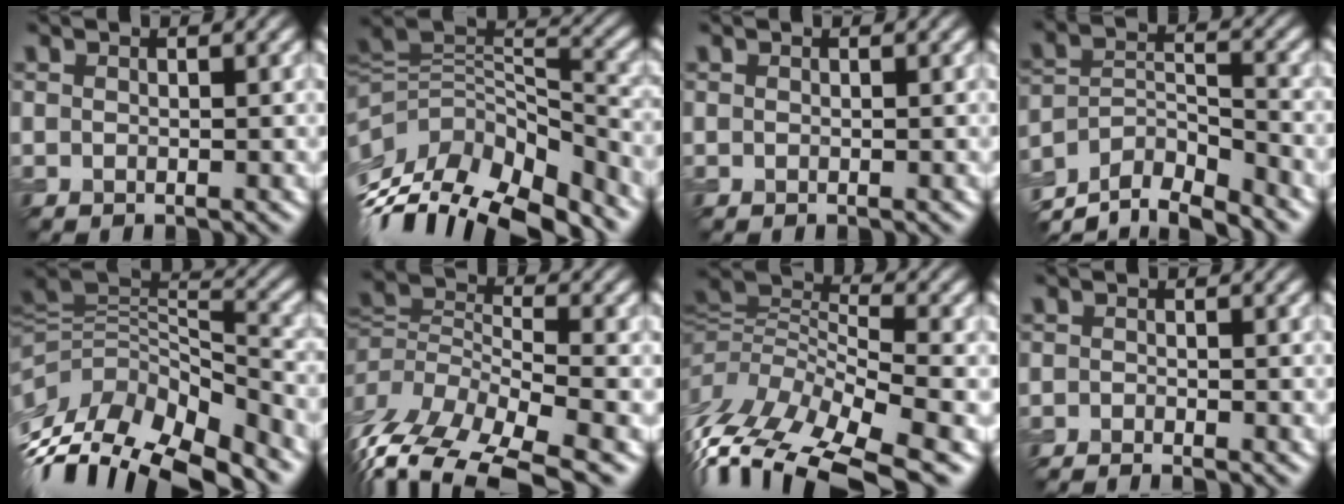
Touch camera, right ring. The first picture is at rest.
{"total": 12.3, "force": [-5.6, 6.5, 8.8], "torque": [-0.185, 0.015, -0.079]}
{"total": 0.0}
{"total": 8.9, "force": [-7.6, 2.6, 3.8], "torque": [-0.067, -0.001, -0.129]}
{"total": 12.1, "force": [-6.5, 5.6, 8.6], "torque": [-0.189, 0.007, -0.096]}
{"total": 10.2, "force": [-4.9, 4.4, 7.7], "torque": [-0.155, 0.003, -0.082]}
{"total": 11.5, "force": [-6.5, 4.8, 8.3], "torque": [-0.175, 0.018, -0.120]}
{"total": 1.9, "force": [-1.7, 0.2, 0.8], "torque": [-0.014, -0.001, -0.034]}